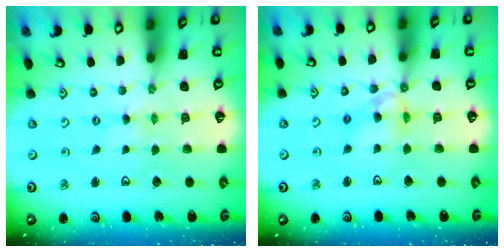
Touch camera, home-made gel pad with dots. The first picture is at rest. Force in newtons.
{"total": 8.8, "press": 8.8, "slide": 0.8}